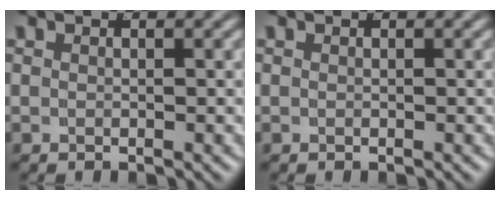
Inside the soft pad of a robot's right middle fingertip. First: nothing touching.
{"total": 0.0}